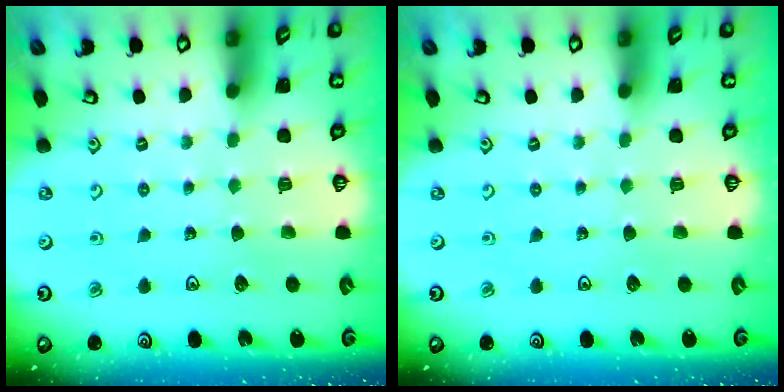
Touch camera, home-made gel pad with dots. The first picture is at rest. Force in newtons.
{"total": 0.0}